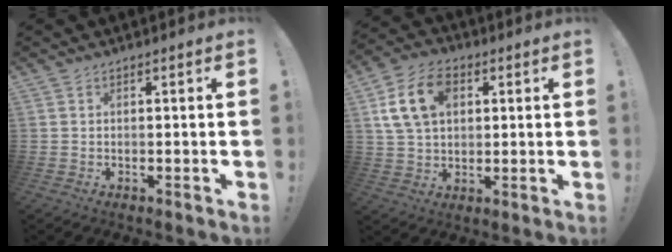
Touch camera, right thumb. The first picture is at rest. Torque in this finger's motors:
{"motor_torque": [1.25, 1.32, 0.40, -0.09, 0.08]}